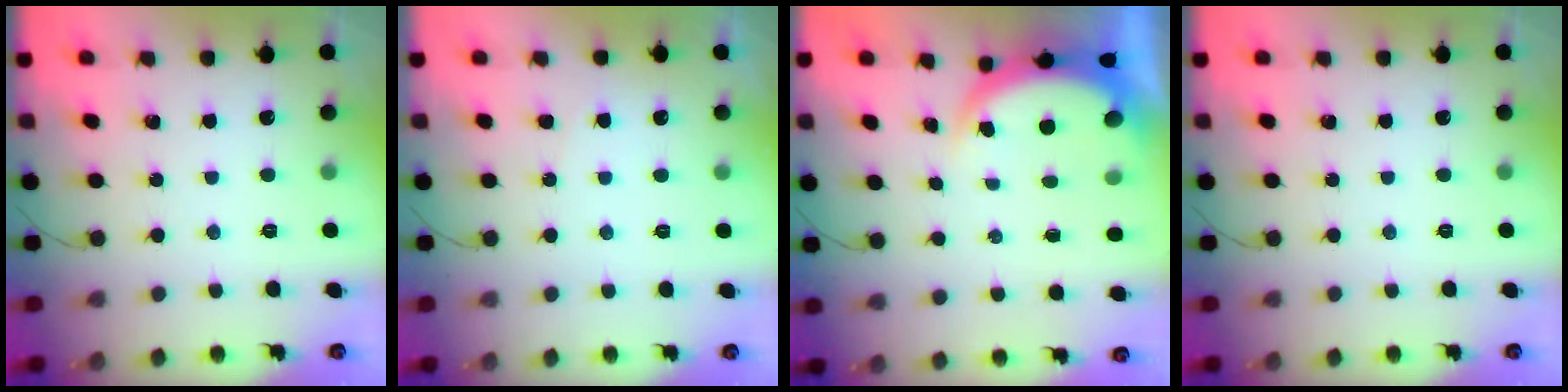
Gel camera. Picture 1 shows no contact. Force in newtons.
{"total": 4.2, "press": 4.2, "slide": 0.3}
{"total": 4.4, "press": 4.3, "slide": 0.8}
{"total": 0.0}